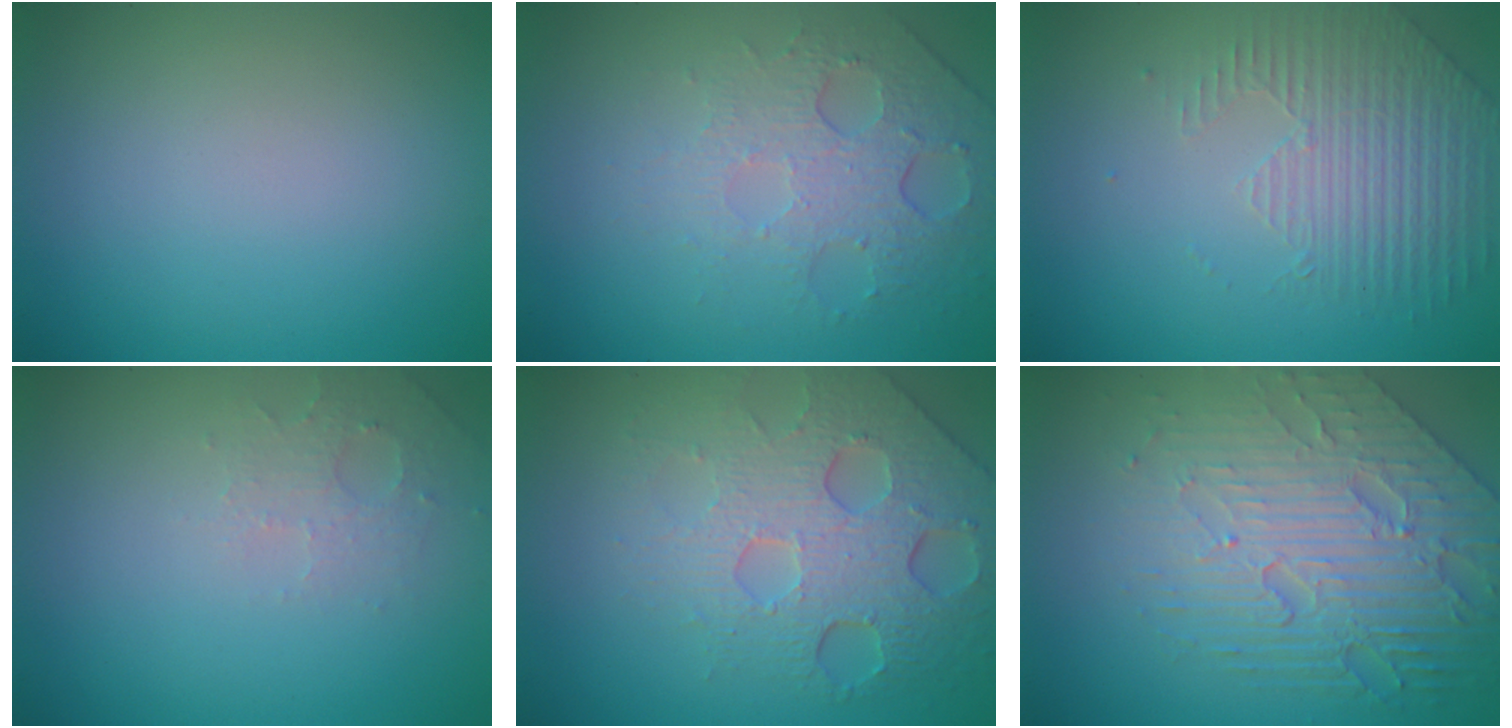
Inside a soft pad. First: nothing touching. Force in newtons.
{"total": 5.0, "press": 3.3, "slide": 3.8}
{"total": 2.1, "press": 1.8, "slide": 1.0}
{"total": 1.8, "press": 1.7, "slide": 0.4}
{"total": 7.6, "press": 5.2, "slide": 5.5}
{"total": 8.4, "press": 5.6, "slide": 6.2}